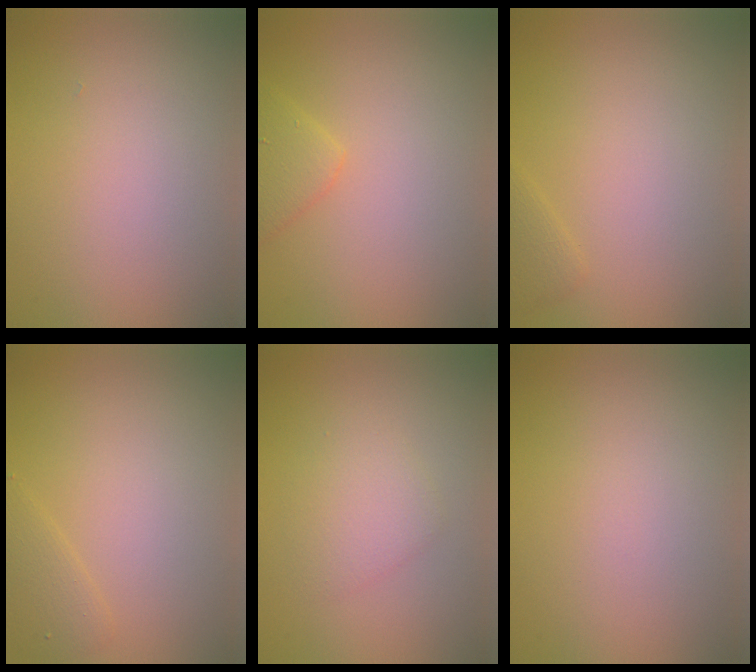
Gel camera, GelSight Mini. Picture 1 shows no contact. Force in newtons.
{"total": 2.2, "press": 2.2, "slide": 0.2}
{"total": 1.1, "press": 1.1, "slide": 0.0}
{"total": 1.4, "press": 1.4, "slide": 0.1}
{"total": 2.2, "press": 2.2, "slide": 0.1}
{"total": 0.0}